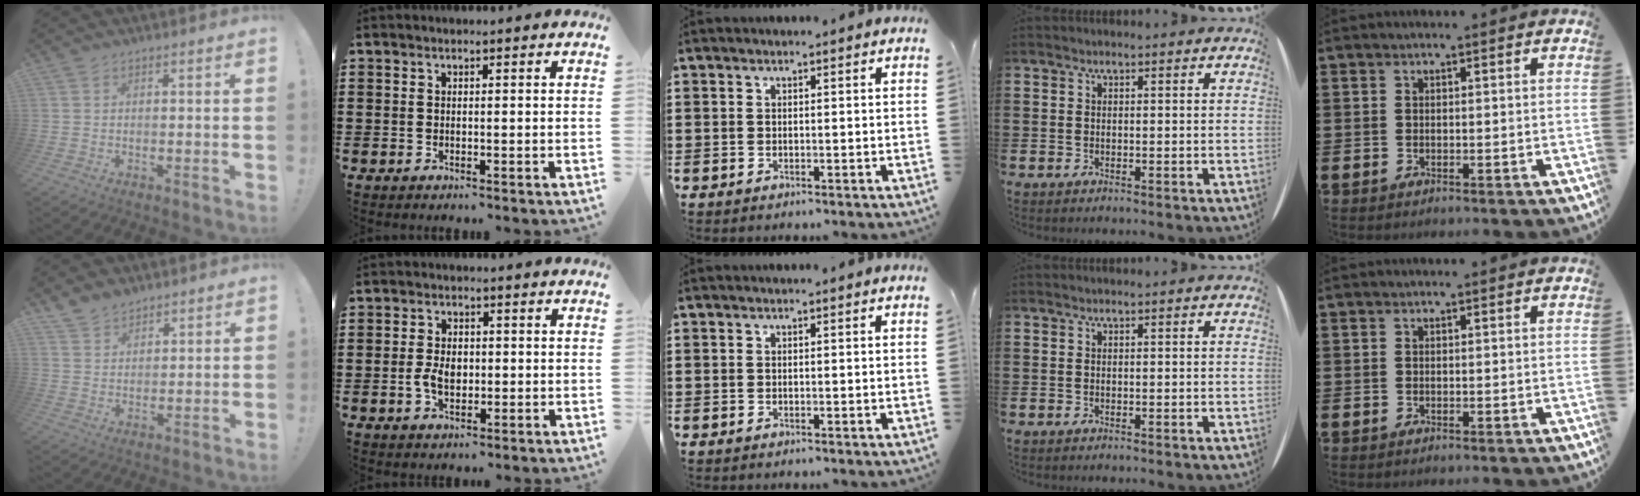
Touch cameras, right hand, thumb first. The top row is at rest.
{"thumb": {"total": 5.1, "force": [4.4, 2.3, 0.8], "torque": [-0.021, -0.026, 0.086]}, "index": {"total": 3.8, "force": [-0.5, 2.5, 2.9], "torque": [-0.063, 0.004, -0.012]}}